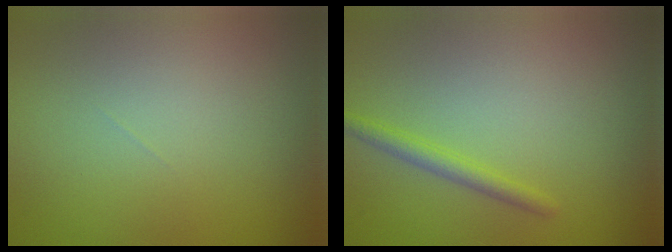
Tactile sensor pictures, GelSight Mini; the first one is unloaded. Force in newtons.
{"total": 1.6, "press": 1.6, "slide": 0.1}